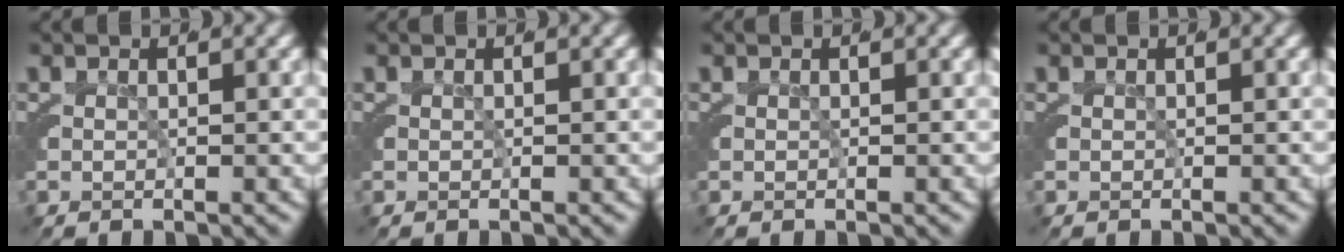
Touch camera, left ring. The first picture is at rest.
{"total": 0.0}
{"total": 0.0}
{"total": 0.0}